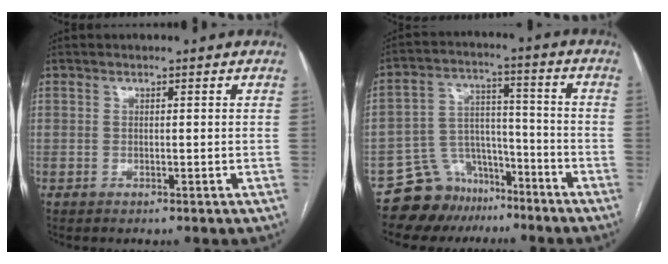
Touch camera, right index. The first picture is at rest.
{"total": 9.4, "force": [-7.5, 5.7, 0.4], "torque": [-0.004, 0.056, -0.124]}